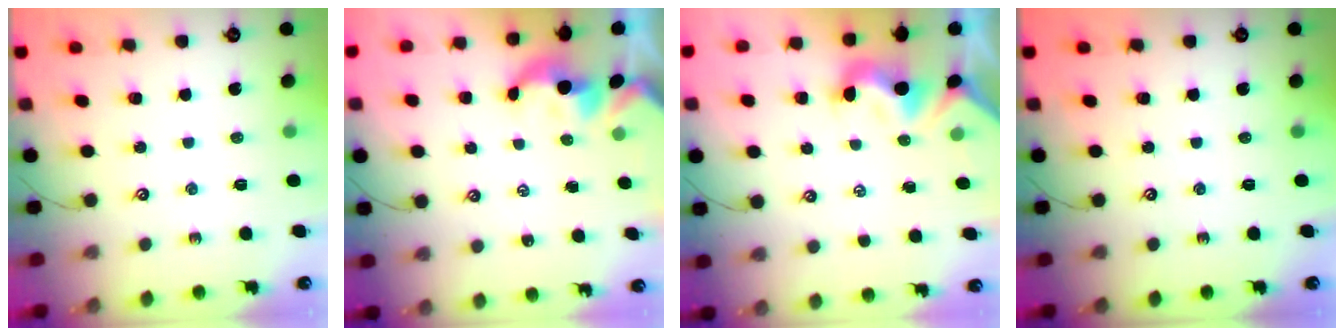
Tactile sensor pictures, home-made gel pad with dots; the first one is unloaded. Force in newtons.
{"total": 1.5, "press": 1.5, "slide": 0.2}
{"total": 1.5, "press": 1.3, "slide": 0.7}
{"total": 0.0}